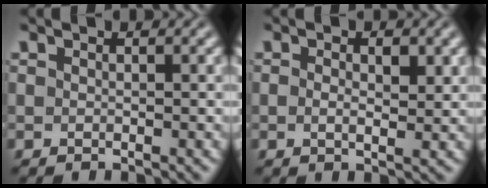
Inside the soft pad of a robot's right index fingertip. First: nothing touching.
{"total": 1.5, "force": [0.1, 0.2, 1.5], "torque": [-0.019, -0.010, 0.007]}